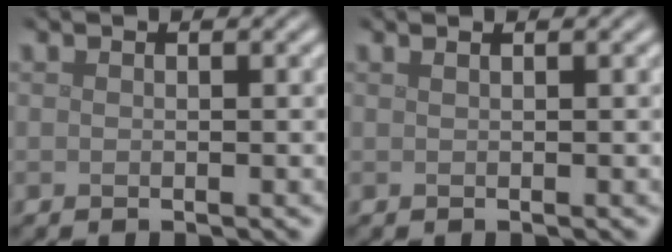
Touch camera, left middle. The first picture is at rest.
{"total": 0.7, "force": [0.4, 0.3, 0.5], "torque": [-0.006, -0.003, 0.002]}